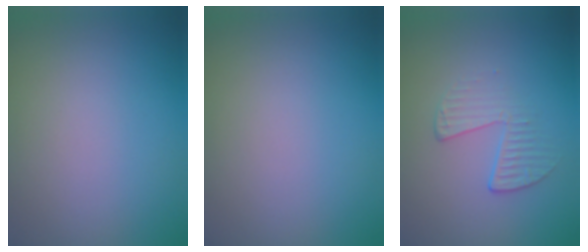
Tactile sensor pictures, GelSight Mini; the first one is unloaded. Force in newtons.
{"total": 0.0}
{"total": 2.1, "press": 1.0, "slide": 1.8}